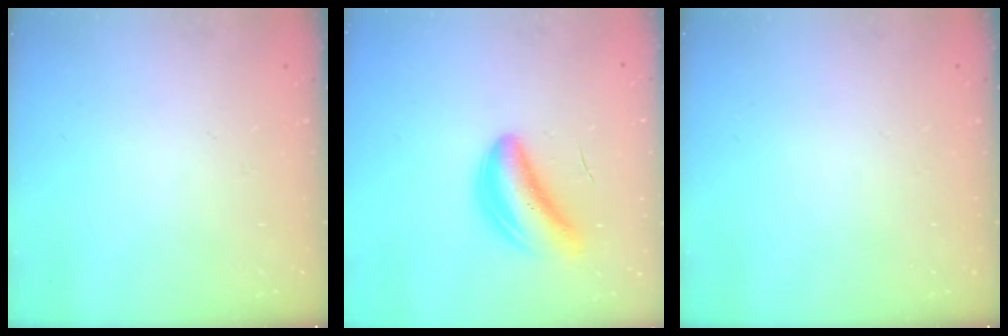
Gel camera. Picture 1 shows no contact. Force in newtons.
{"total": 6.2, "press": 5.8, "slide": 2.0}
{"total": 0.0}